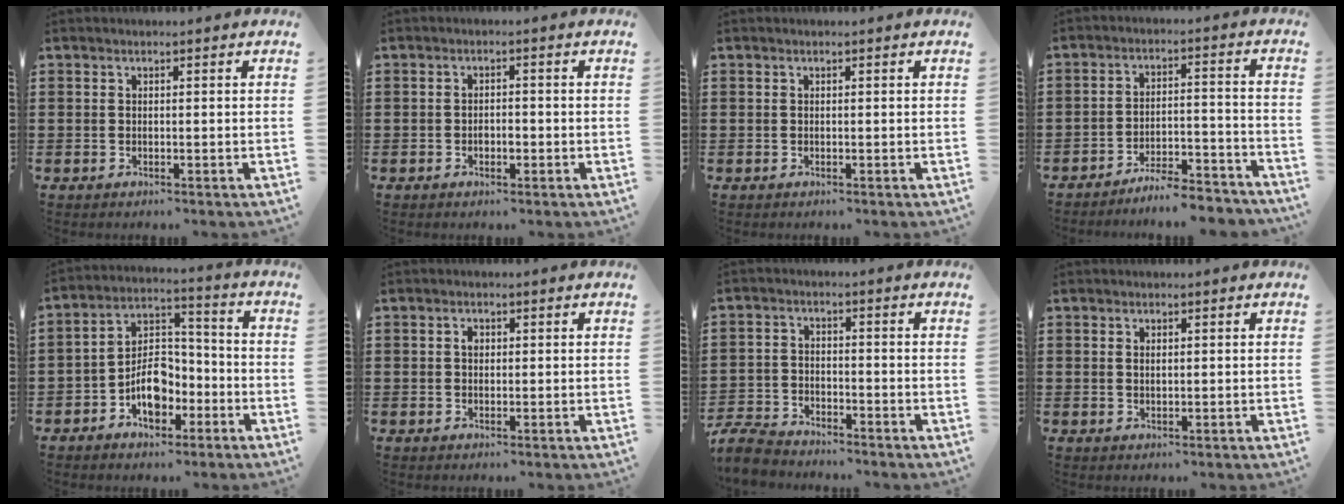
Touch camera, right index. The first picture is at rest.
{"total": 1.8, "force": [-0.7, 0.9, 1.4], "torque": [-0.027, 0.001, -0.013]}
{"total": 0.0}
{"total": 6.1, "force": [-5.8, 0.3, 1.8], "torque": [-0.026, 0.007, -0.111]}
{"total": 7.8, "force": [-3.6, 4.7, 5.0], "torque": [-0.089, 0.014, -0.069]}
{"total": 1.4, "force": [0.3, 1.0, 0.9], "torque": [-0.021, 0.006, 0.004]}
{"total": 4.9, "force": [-4.7, 1.0, 1.0], "torque": [-0.036, 0.000, -0.099]}
{"total": 1.3, "force": [0.9, 0.8, 0.4], "torque": [-0.010, 0.004, 0.018]}